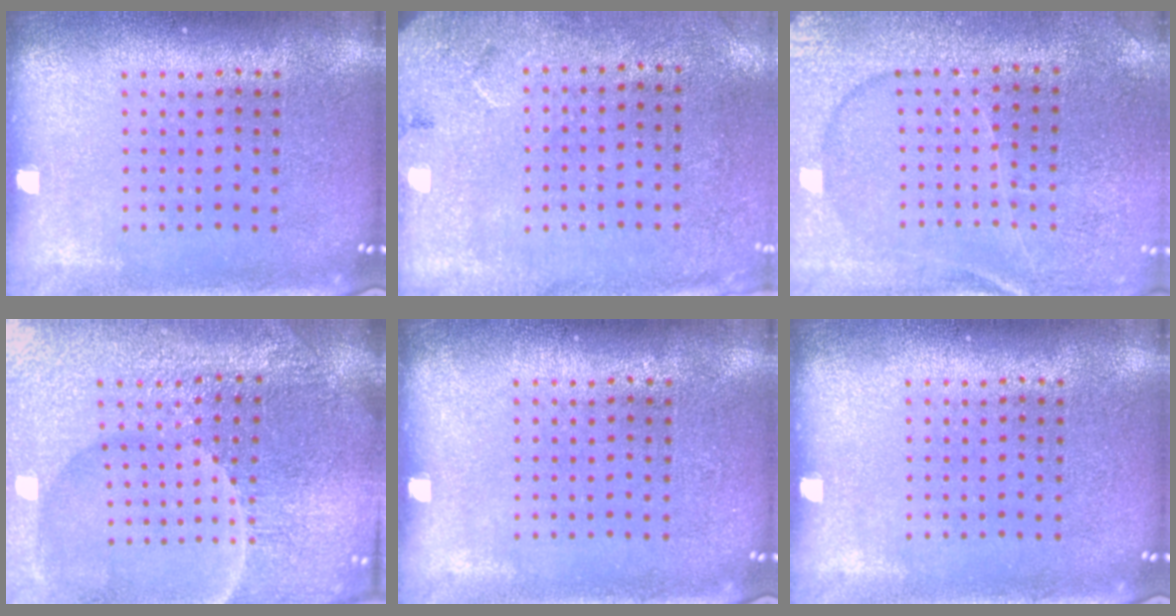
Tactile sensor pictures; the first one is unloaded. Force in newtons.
{"total": 2.7, "press": 2.2, "slide": 1.6}
{"total": 1.3, "press": 1.2, "slide": 0.3}
{"total": 5.5, "press": 5.2, "slide": 1.8}
{"total": 0.0}
{"total": 0.0}